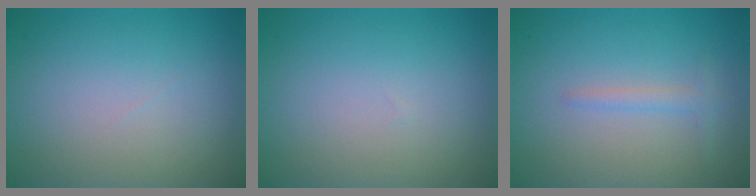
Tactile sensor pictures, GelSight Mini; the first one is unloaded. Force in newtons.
{"total": 0.0}
{"total": 1.3, "press": 1.3, "slide": 0.1}